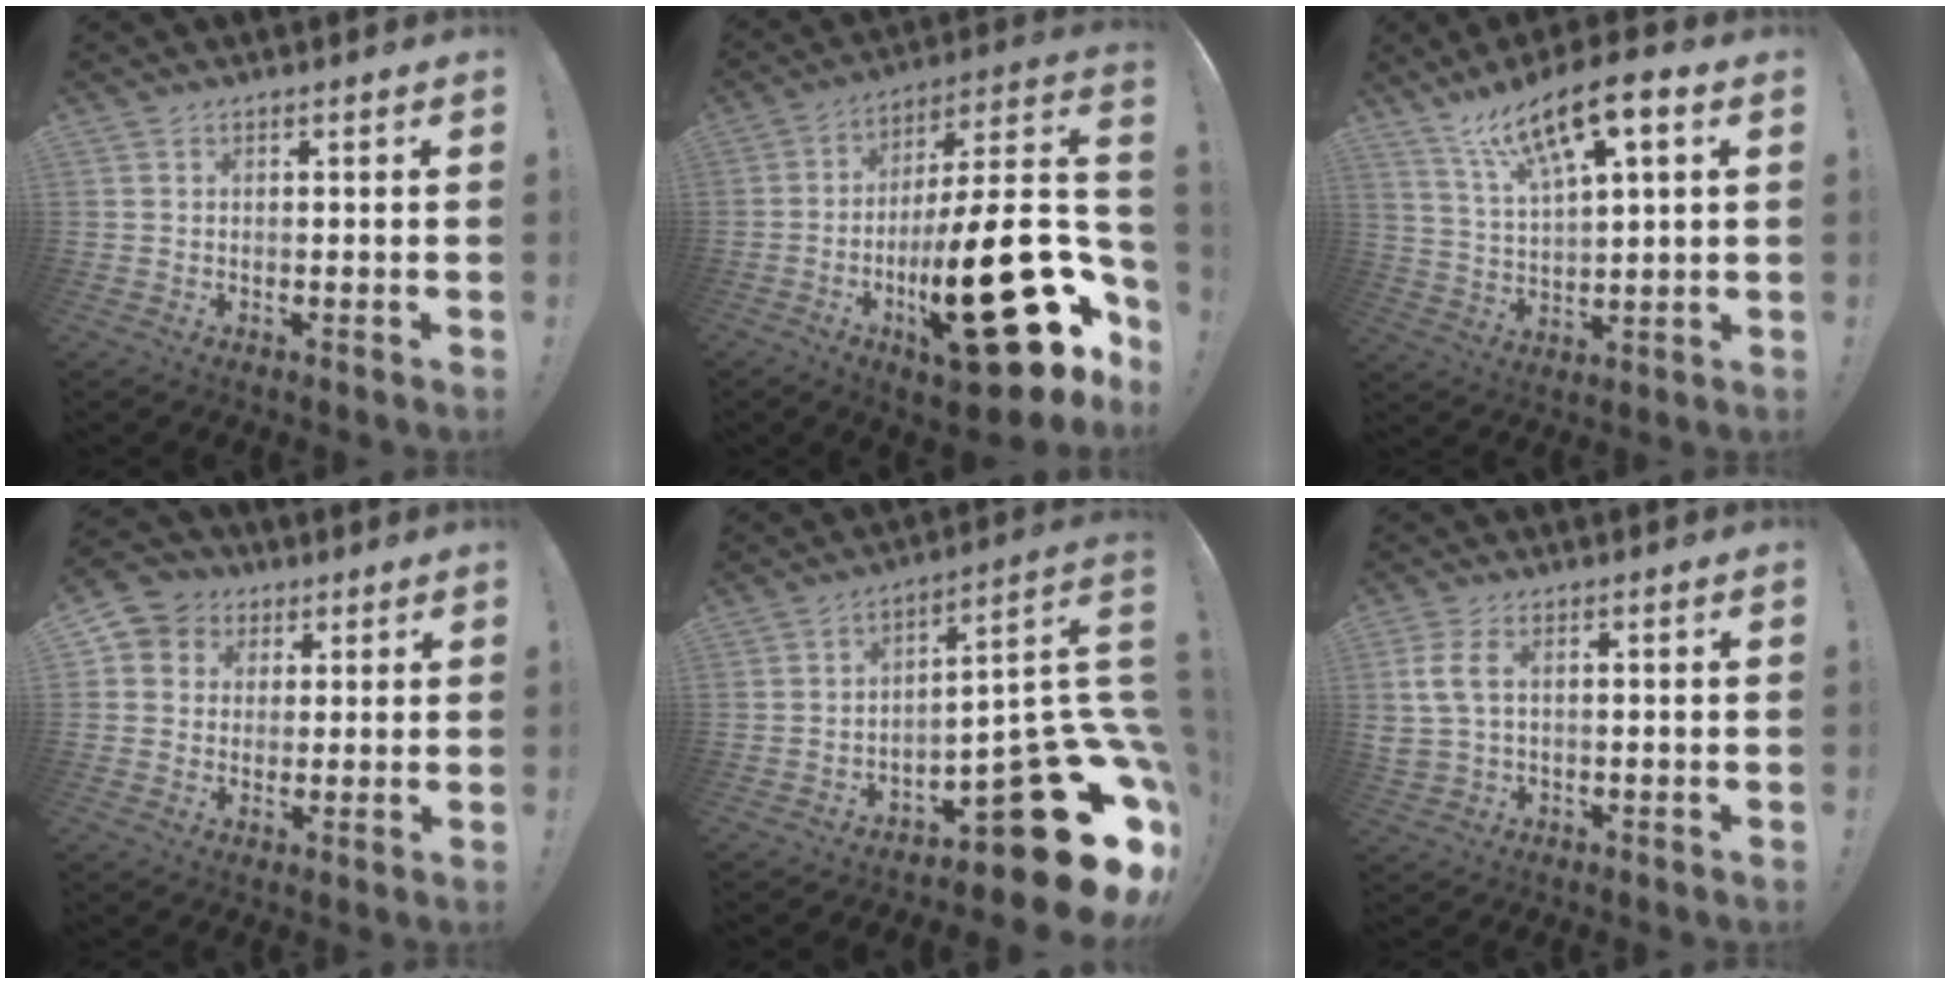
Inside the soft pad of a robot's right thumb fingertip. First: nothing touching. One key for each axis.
{"total": 33.2, "fx": -10.4, "fy": 9.4, "fz": 30.1, "tx": -0.443, "ty": 0.028, "tz": -0.150}
{"total": 13.2, "fx": 8.4, "fy": 3.6, "fz": 9.6, "tx": -0.165, "ty": -0.038, "tz": 0.140}
{"total": 6.0, "fx": 1.3, "fy": 5.7, "fz": 1.2, "tx": -0.018, "ty": -0.001, "tz": 0.028}
{"total": 21.4, "fx": -10.3, "fy": 6.6, "fz": 17.6, "tx": -0.185, "ty": 0.034, "tz": -0.156}
{"total": 6.6, "fx": 1.3, "fy": 3.6, "fz": 5.4, "tx": -0.109, "ty": -0.006, "tz": 0.025}